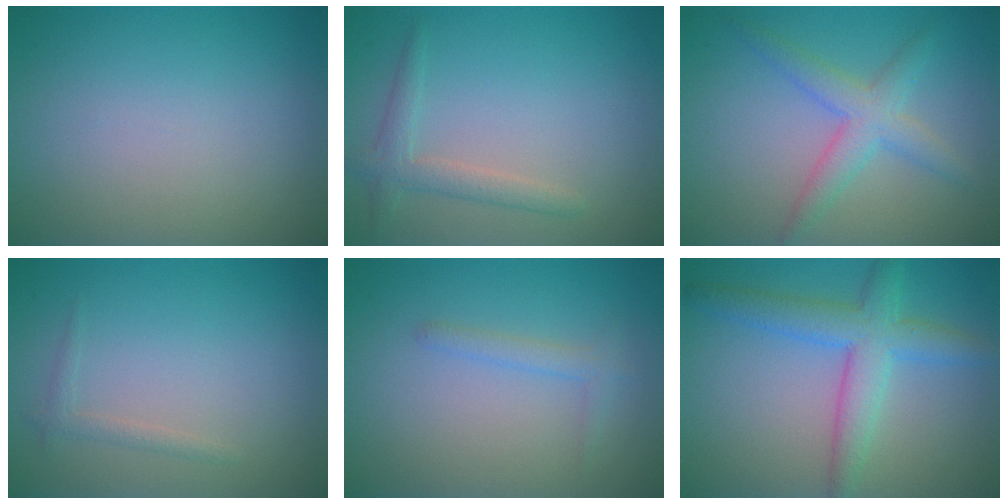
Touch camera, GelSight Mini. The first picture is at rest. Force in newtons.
{"total": 2.2, "press": 2.2, "slide": 0.1}
{"total": 3.5, "press": 3.5, "slide": 0.1}
{"total": 1.0, "press": 1.0, "slide": 0.0}
{"total": 1.3, "press": 1.3, "slide": 0.0}
{"total": 4.7, "press": 4.7, "slide": 0.3}